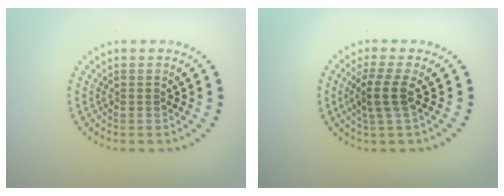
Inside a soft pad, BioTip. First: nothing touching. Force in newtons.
{"total": 2.5, "press": 1.9, "slide": 1.6}